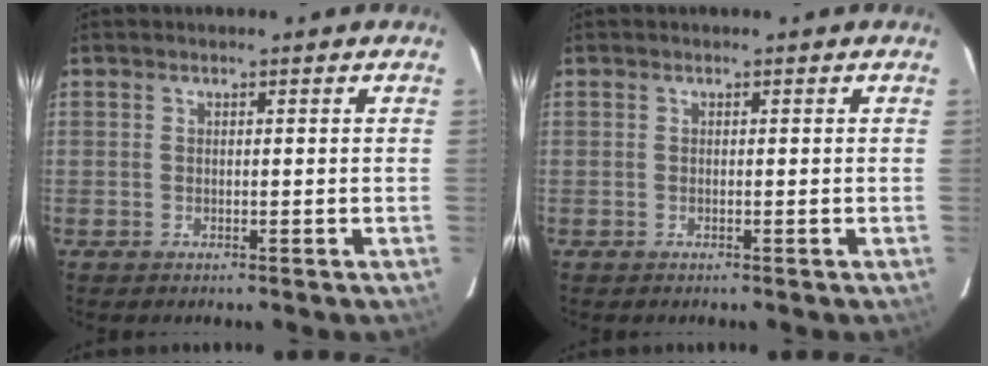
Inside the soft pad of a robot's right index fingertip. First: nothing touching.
{"total": 0.0}